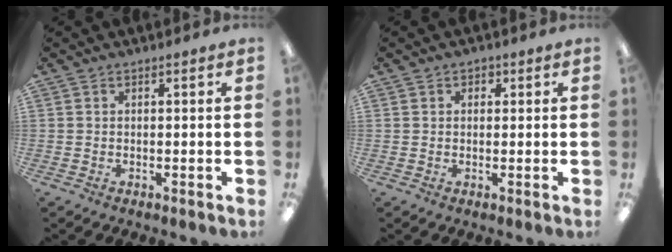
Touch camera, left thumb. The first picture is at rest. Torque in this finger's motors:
{"motor_torque": [-0.09, -0.01, -0.30, -0.13, 0.02]}